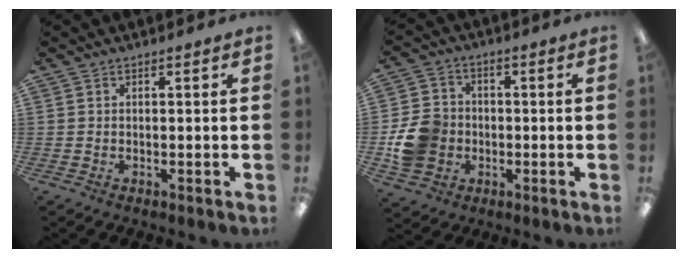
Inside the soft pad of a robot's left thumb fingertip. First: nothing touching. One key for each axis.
{"total": 10.7, "fx": -1.7, "fy": 9.5, "fz": 4.6, "tx": -0.088, "ty": 0.021, "tz": -0.025}